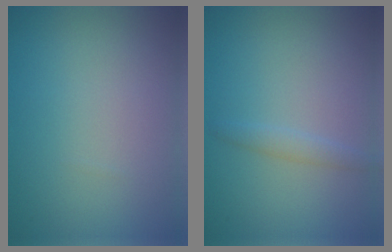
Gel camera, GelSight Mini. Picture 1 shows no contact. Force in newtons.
{"total": 1.2, "press": 1.2, "slide": 0.0}